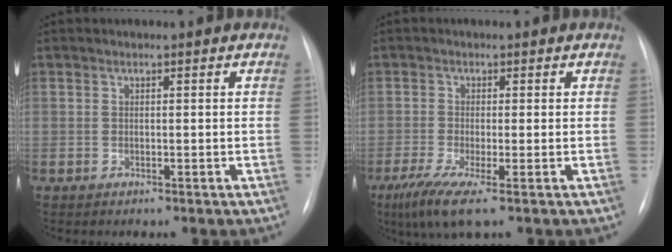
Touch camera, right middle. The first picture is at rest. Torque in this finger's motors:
{"motor_torque": [0.81, -0.57, 0.42, 0.11]}